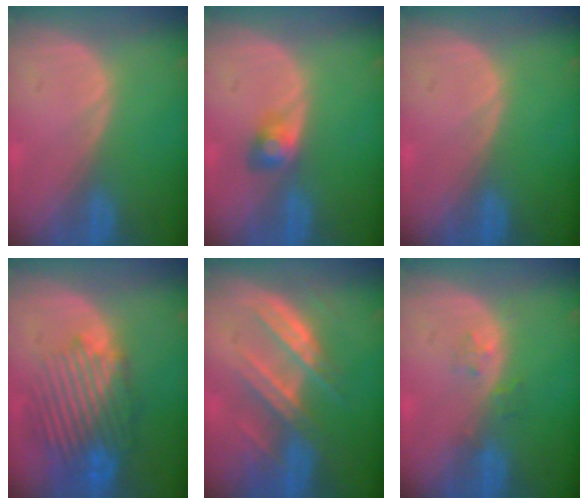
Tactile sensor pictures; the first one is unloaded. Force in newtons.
{"total": 2.7, "press": 2.7, "slide": 0.3}
{"total": 0.0}
{"total": 10.2, "press": 9.3, "slide": 4.3}
{"total": 7.4, "press": 7.2, "slide": 2.0}
{"total": 1.9, "press": 1.9, "slide": 0.2}